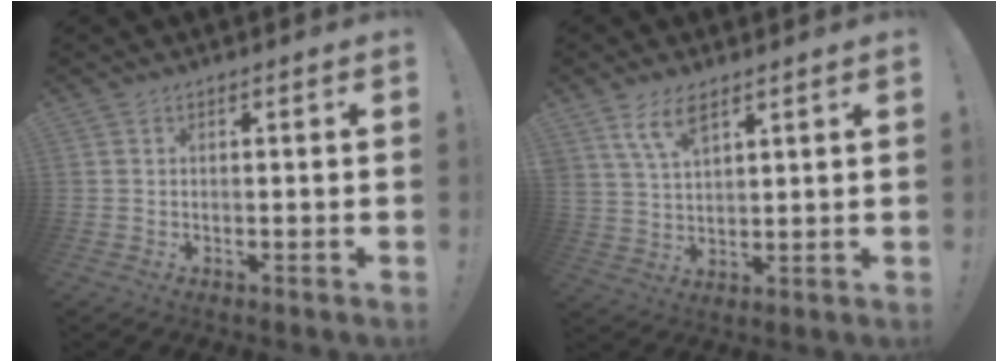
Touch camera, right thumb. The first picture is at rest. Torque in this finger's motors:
{"motor_torque": [0.38, 0.47, 0.25, 0.17, 0.36]}